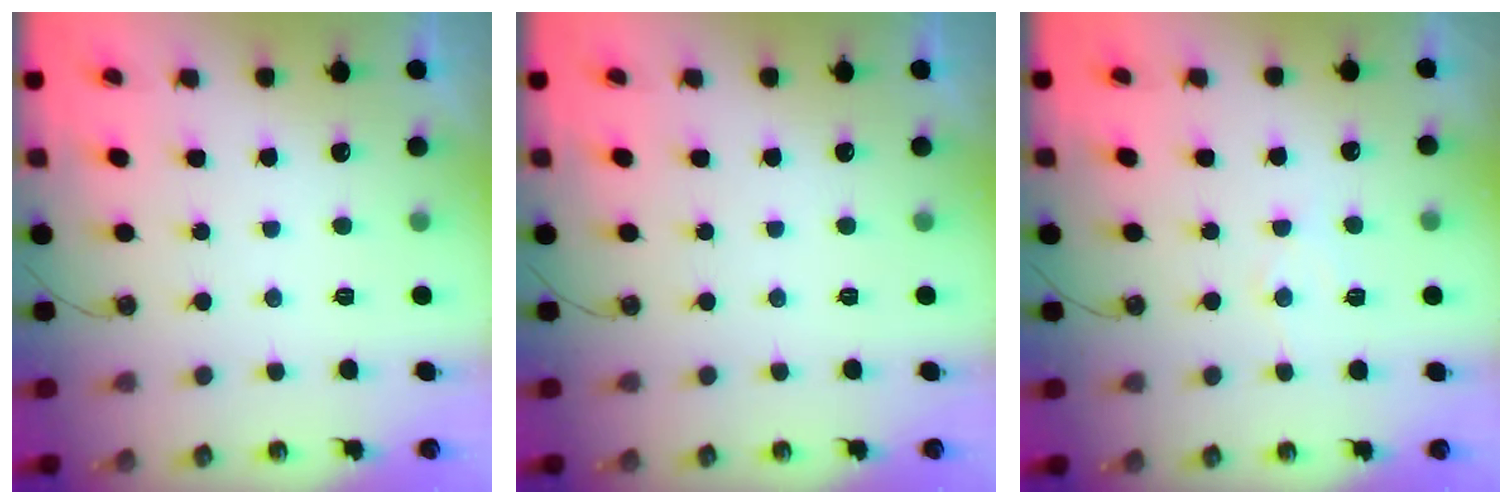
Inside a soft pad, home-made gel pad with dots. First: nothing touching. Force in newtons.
{"total": 0.0}
{"total": 5.6, "press": 5.6, "slide": 0.3}